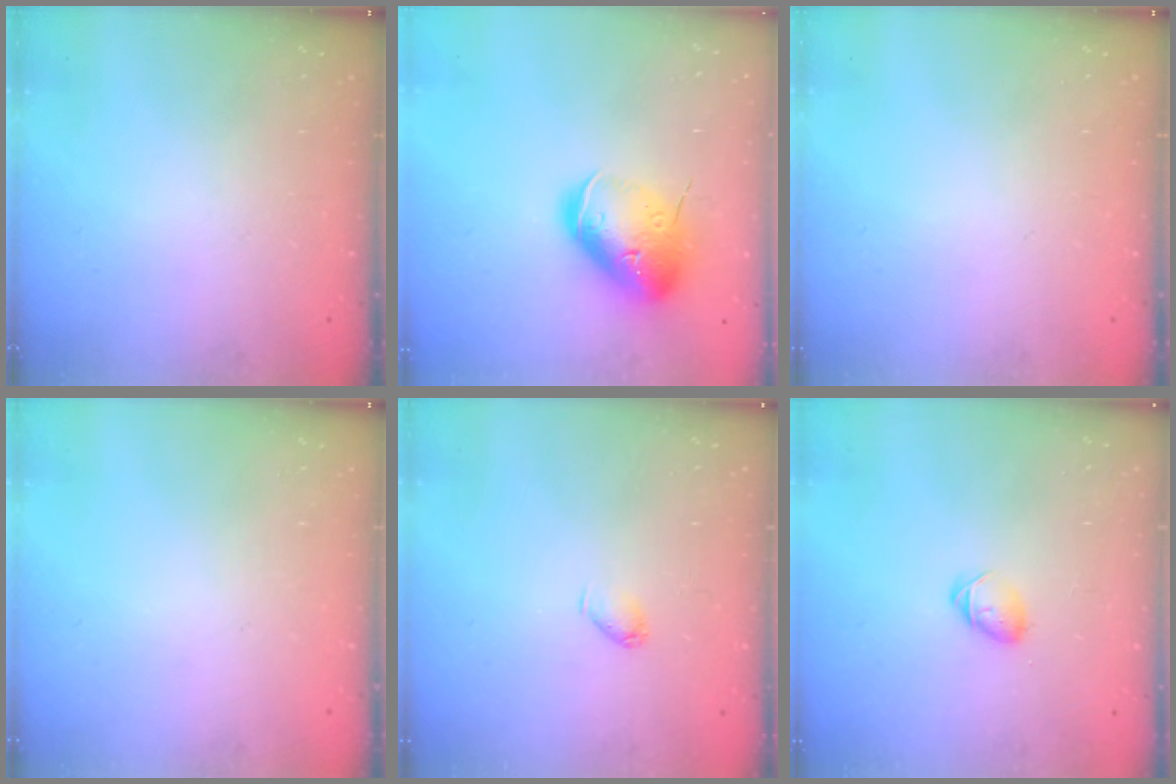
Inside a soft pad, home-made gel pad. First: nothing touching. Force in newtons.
{"total": 18.4, "press": 18.2, "slide": 2.8}
{"total": 0.0}
{"total": 0.0}
{"total": 2.5, "press": 2.5, "slide": 0.5}
{"total": 4.5, "press": 4.4, "slide": 0.8}